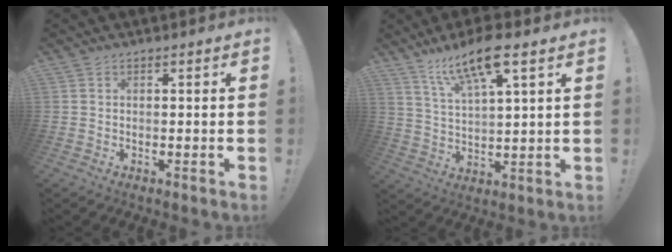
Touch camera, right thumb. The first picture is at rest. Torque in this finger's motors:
{"motor_torque": [-0.01, 0.38, 0.71, 0.89, 0.06]}